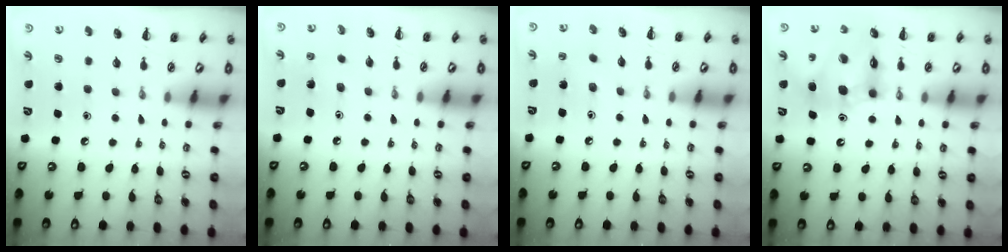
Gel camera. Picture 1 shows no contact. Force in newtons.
{"total": 1.5, "press": 1.4, "slide": 0.5}
{"total": 2.4, "press": 2.4, "slide": 0.4}
{"total": 13.9, "press": 13.3, "slide": 4.0}